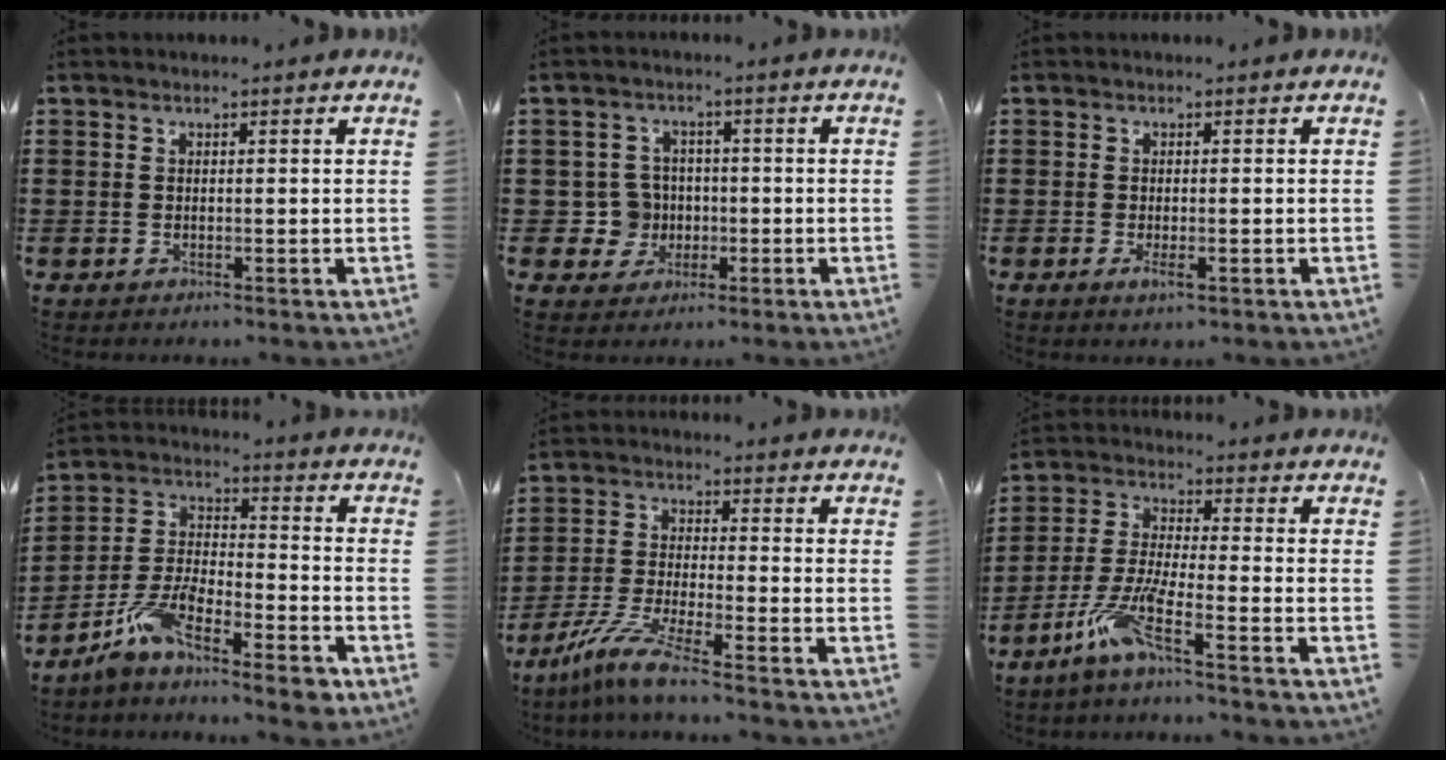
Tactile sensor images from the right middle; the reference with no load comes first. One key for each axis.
{"total": 5.3, "fx": -0.7, "fy": 5.1, "fz": 1.4, "tx": -0.051, "ty": 0.013, "tz": -0.016}
{"total": 1.6, "fx": -0.4, "fy": 0.6, "fz": 1.4, "tx": -0.026, "ty": -0.003, "tz": -0.007}
{"total": 9.0, "fx": -7.0, "fy": 2.3, "fz": 5.2, "tx": -0.112, "ty": 0.006, "tz": -0.137}
{"total": 7.0, "fx": -5.6, "fy": 0.1, "fz": 4.1, "tx": -0.100, "ty": -0.018, "tz": -0.114}
{"total": 7.5, "fx": -4.9, "fy": 0.8, "fz": 5.6, "tx": -0.132, "ty": -0.012, "tz": -0.100}